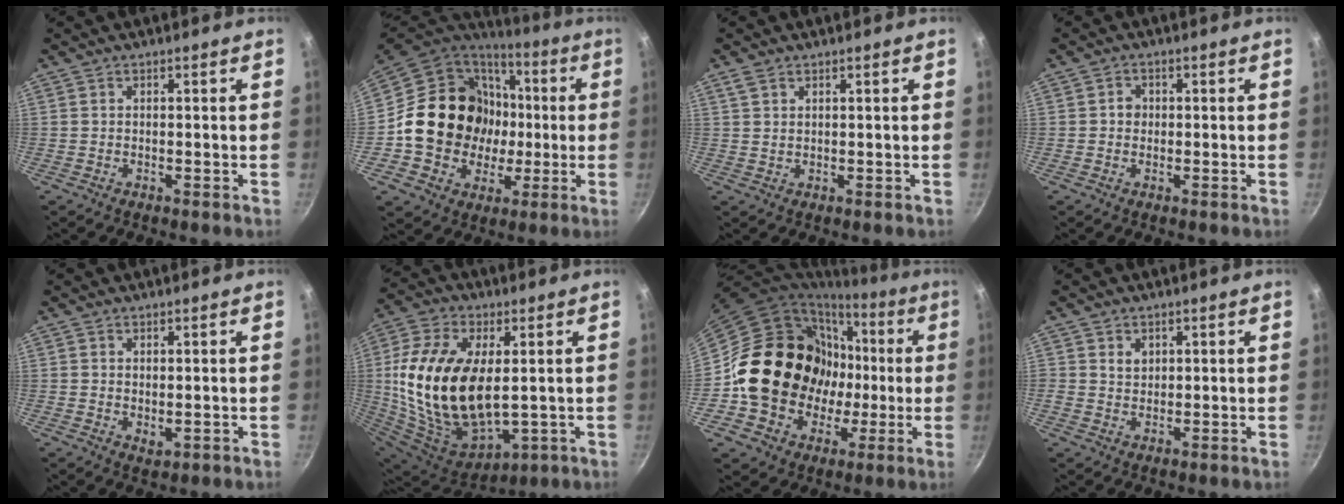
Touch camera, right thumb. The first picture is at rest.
{"total": 21.6, "force": [0.0, 19.0, 10.2], "torque": [-0.159, 0.034, 0.012]}
{"total": 2.2, "force": [1.4, 1.3, 1.2], "torque": [-0.022, 0.000, 0.030]}
{"total": 2.0, "force": [0.0, 1.9, 0.8], "torque": [-0.003, 0.005, -0.003]}
{"total": 1.9, "force": [0.5, 1.2, 1.4], "torque": [-0.020, -0.009, 0.008]}
{"total": 25.0, "force": [1.8, 14.4, 20.3], "torque": [-0.395, -0.013, 0.048]}
{"total": 19.9, "force": [0.1, 17.6, 9.4], "torque": [-0.128, 0.031, 0.018]}
{"total": 2.5, "force": [0.9, 2.1, 1.0], "torque": [-0.006, -0.003, 0.016]}